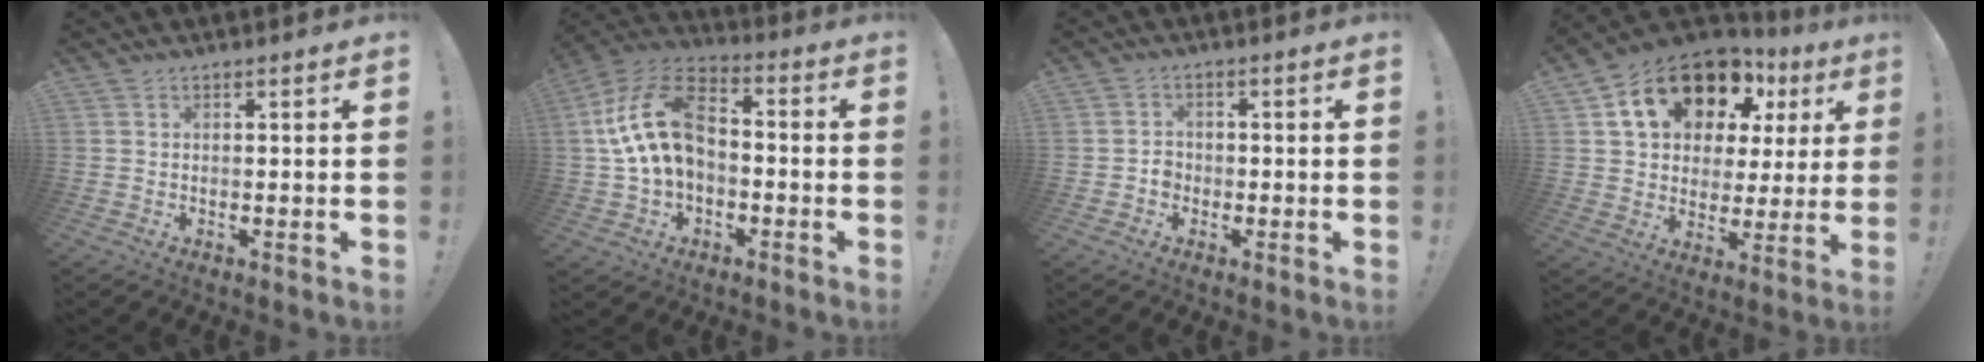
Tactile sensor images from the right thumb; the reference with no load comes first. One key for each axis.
{"total": 17.7, "fx": 1.0, "fy": 11.8, "fz": 13.2, "tx": -0.236, "ty": 0.023, "tz": 0.027}
{"total": 3.0, "fx": -1.5, "fy": 2.4, "fz": 1.0, "tx": -0.010, "ty": 0.007, "tz": -0.026}
{"total": 18.5, "fx": 10.3, "fy": 11.5, "fz": 10.2, "tx": -0.167, "ty": -0.047, "tz": 0.195}